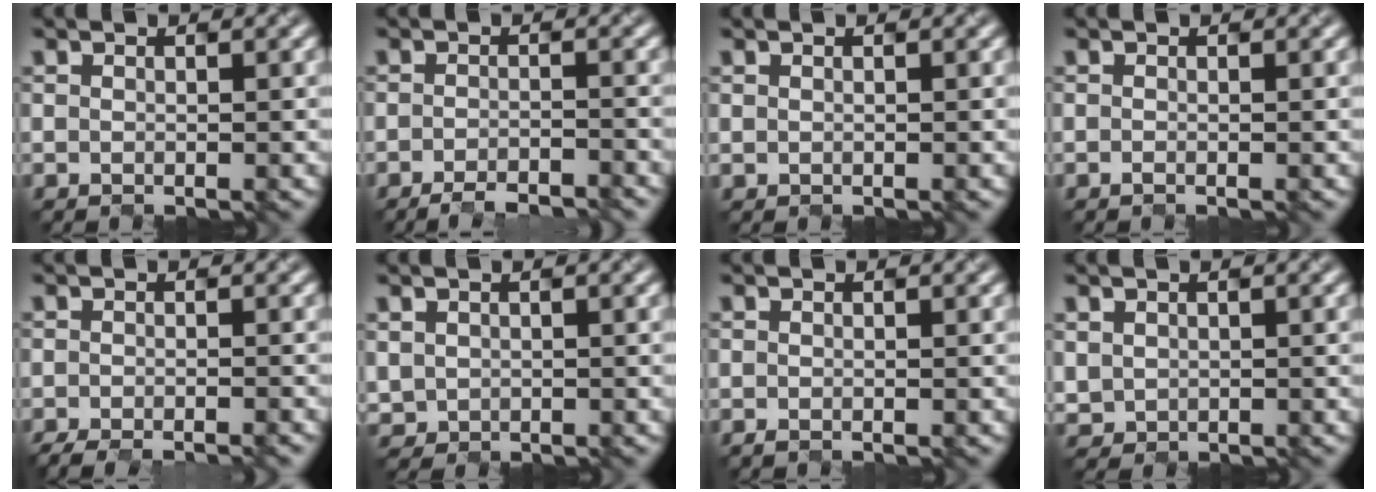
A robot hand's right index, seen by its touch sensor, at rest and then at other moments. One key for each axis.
{"total": 2.8, "fx": -2.5, "fy": 0.3, "fz": 1.3, "tx": -0.016, "ty": -0.003, "tz": -0.042}
{"total": 0.0}
{"total": 0.0}
{"total": 2.8, "fx": -2.0, "fy": 0.6, "fz": 1.9, "tx": -0.004, "ty": 0.000, "tz": -0.022}
{"total": 0.9, "fx": 0.1, "fy": 0.9, "fz": 0.0, "tx": -0.004, "ty": -0.001, "tz": 0.013}
{"total": 0.0}
{"total": 0.9, "fx": 0.3, "fy": 0.9, "fz": 0.1, "tx": -0.005, "ty": -0.001, "tz": 0.017}